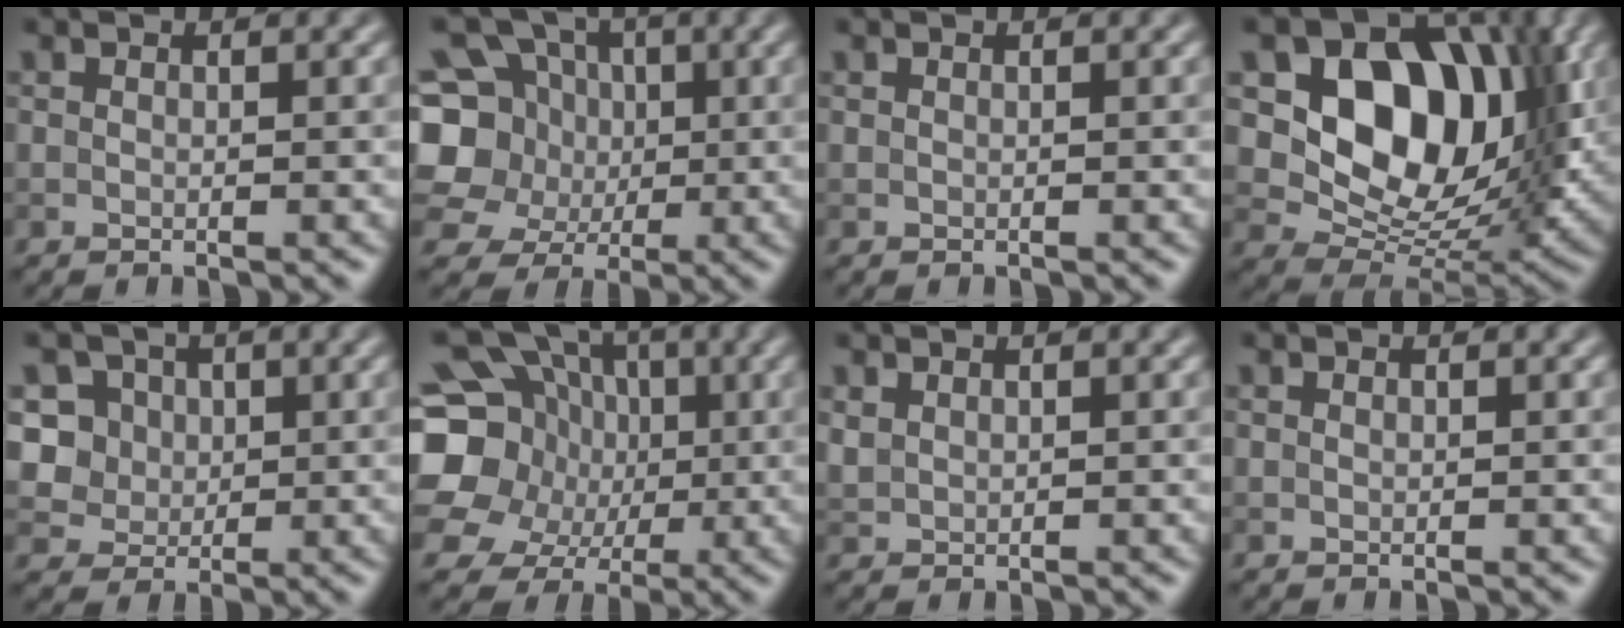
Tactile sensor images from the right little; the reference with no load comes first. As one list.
[{"total": 8.7, "force": [0.8, 7.7, 4.0], "torque": [-0.097, 0.013, -0.014]}, {"total": 0.0}, {"total": 11.9, "force": [3.0, 8.4, 8.0], "torque": [-0.117, -0.013, 0.054]}, {"total": 6.8, "force": [2.2, 5.9, 2.7], "torque": [-0.043, 0.017, 0.024]}, {"total": 16.7, "force": [0.3, 15.0, 7.3], "torque": [-0.184, 0.014, -0.018]}, {"total": 0.9, "force": [0.7, 0.5, 0.3], "torque": [-0.011, -0.001, 0.019]}, {"total": 0.0}]